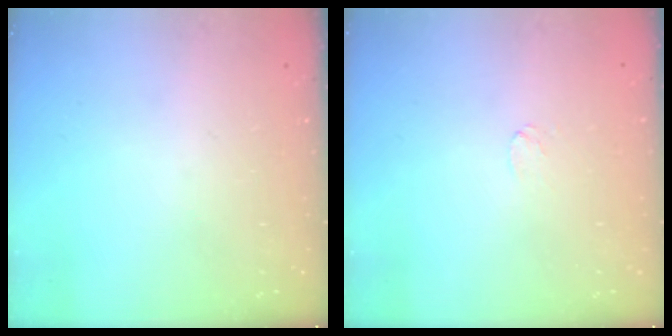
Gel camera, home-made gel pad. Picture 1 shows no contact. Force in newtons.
{"total": 2.9, "press": 2.9, "slide": 0.3}